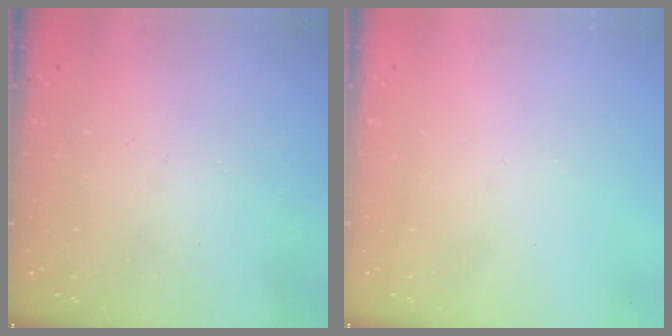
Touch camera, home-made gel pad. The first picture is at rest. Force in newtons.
{"total": 0.0}